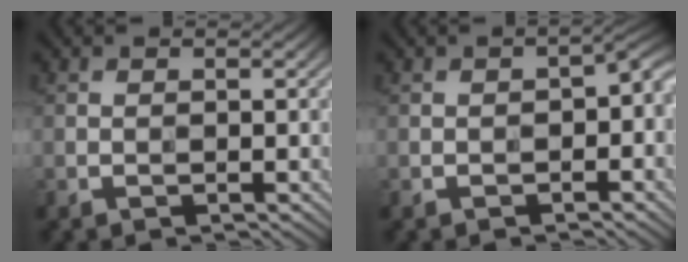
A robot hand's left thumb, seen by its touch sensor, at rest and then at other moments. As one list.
[{"total": 4.1, "force": [-1.4, 2.2, 3.2], "torque": [-0.041, -0.001, -0.027]}]